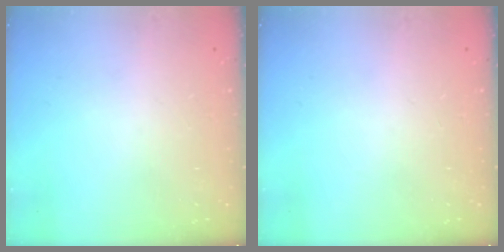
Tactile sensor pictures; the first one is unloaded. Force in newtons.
{"total": 0.0}